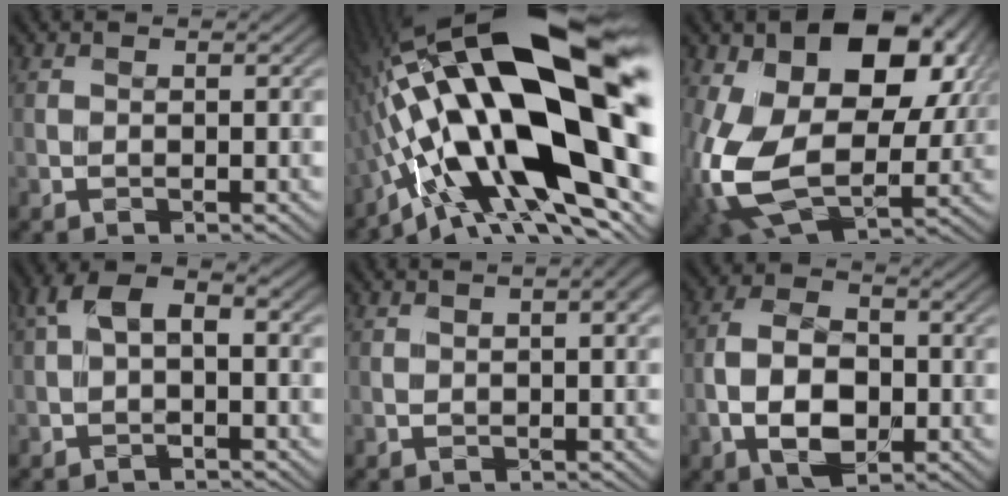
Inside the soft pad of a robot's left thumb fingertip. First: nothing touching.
{"total": 21.3, "force": [-0.9, 7.4, 19.9], "torque": [-0.351, 0.020, -0.022]}
{"total": 18.1, "force": [3.6, 12.3, 12.8], "torque": [-0.280, -0.035, 0.072]}
{"total": 4.1, "force": [0.0, 2.3, 3.5], "torque": [-0.064, 0.014, -0.007]}
{"total": 2.3, "force": [0.4, 0.7, 2.2], "torque": [-0.031, 0.005, 0.009]}
{"total": 6.4, "force": [-1.9, 3.9, 4.7], "torque": [-0.106, -0.002, -0.038]}